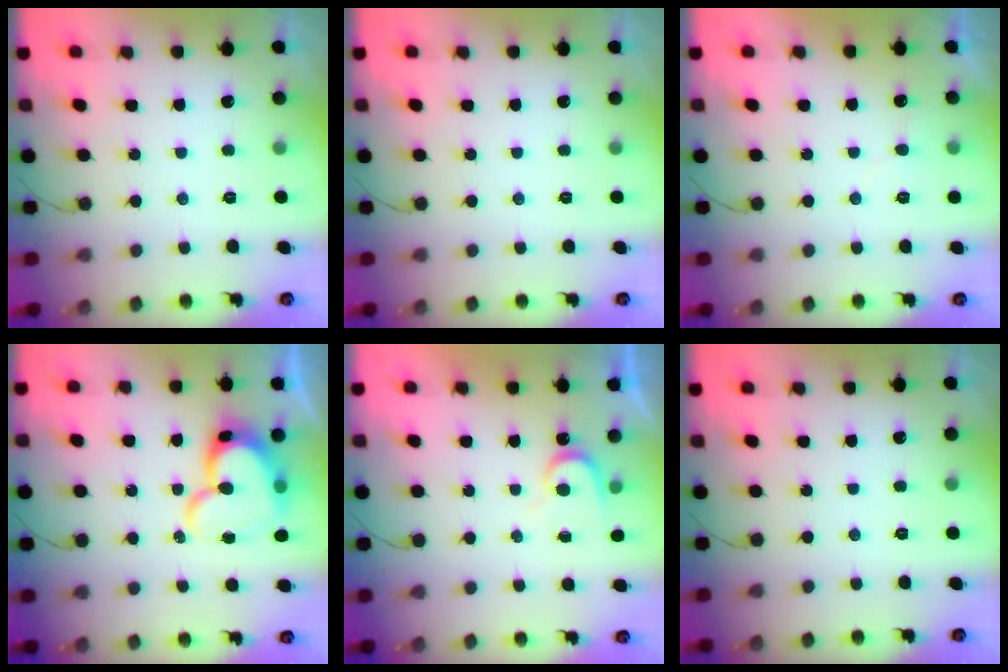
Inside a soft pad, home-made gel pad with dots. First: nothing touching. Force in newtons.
{"total": 0.0}
{"total": 4.1, "press": 4.1, "slide": 0.1}
{"total": 16.4, "press": 16.3, "slide": 1.5}
{"total": 5.1, "press": 5.0, "slide": 0.4}
{"total": 0.0}